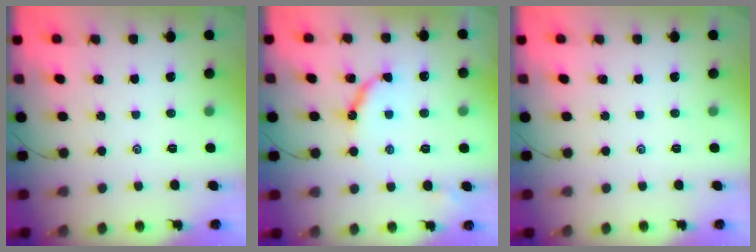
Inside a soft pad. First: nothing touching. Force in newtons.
{"total": 9.9, "press": 9.9, "slide": 0.7}
{"total": 0.0}